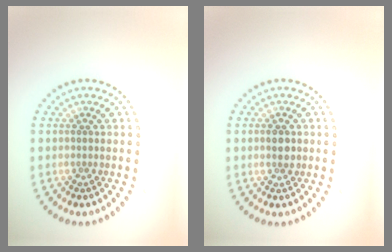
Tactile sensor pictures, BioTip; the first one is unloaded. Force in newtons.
{"total": 1.4, "press": 1.4, "slide": 0.1}